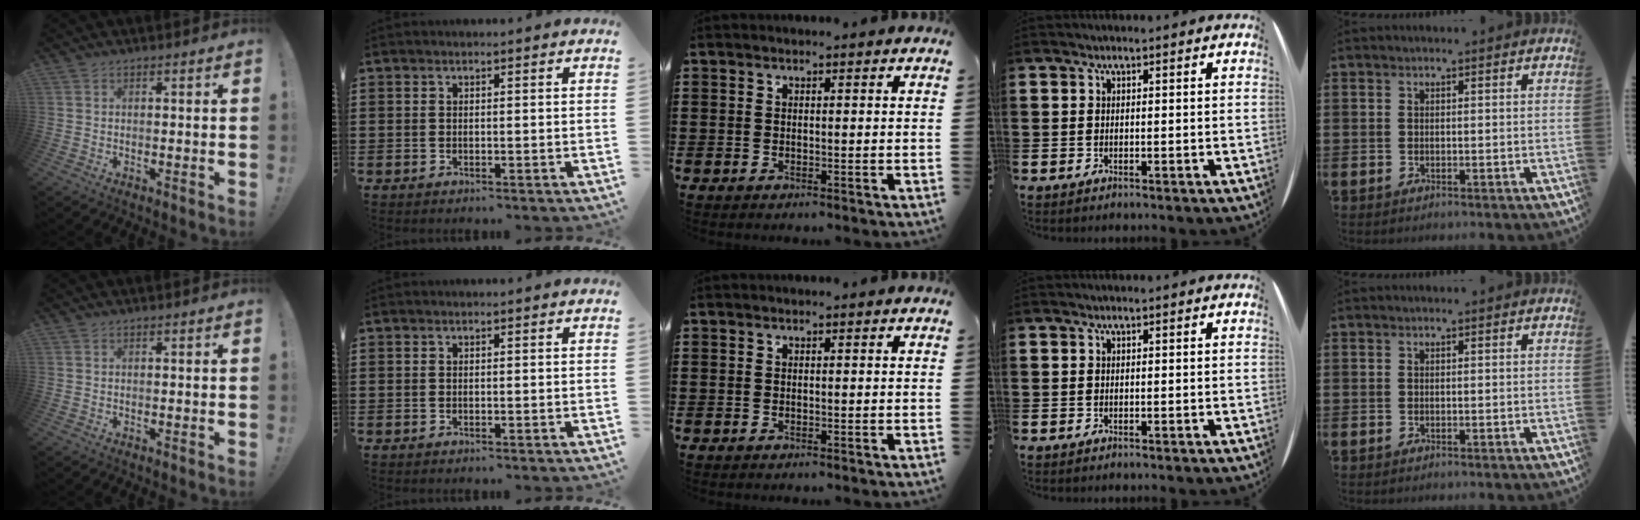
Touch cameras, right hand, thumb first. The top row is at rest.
{}